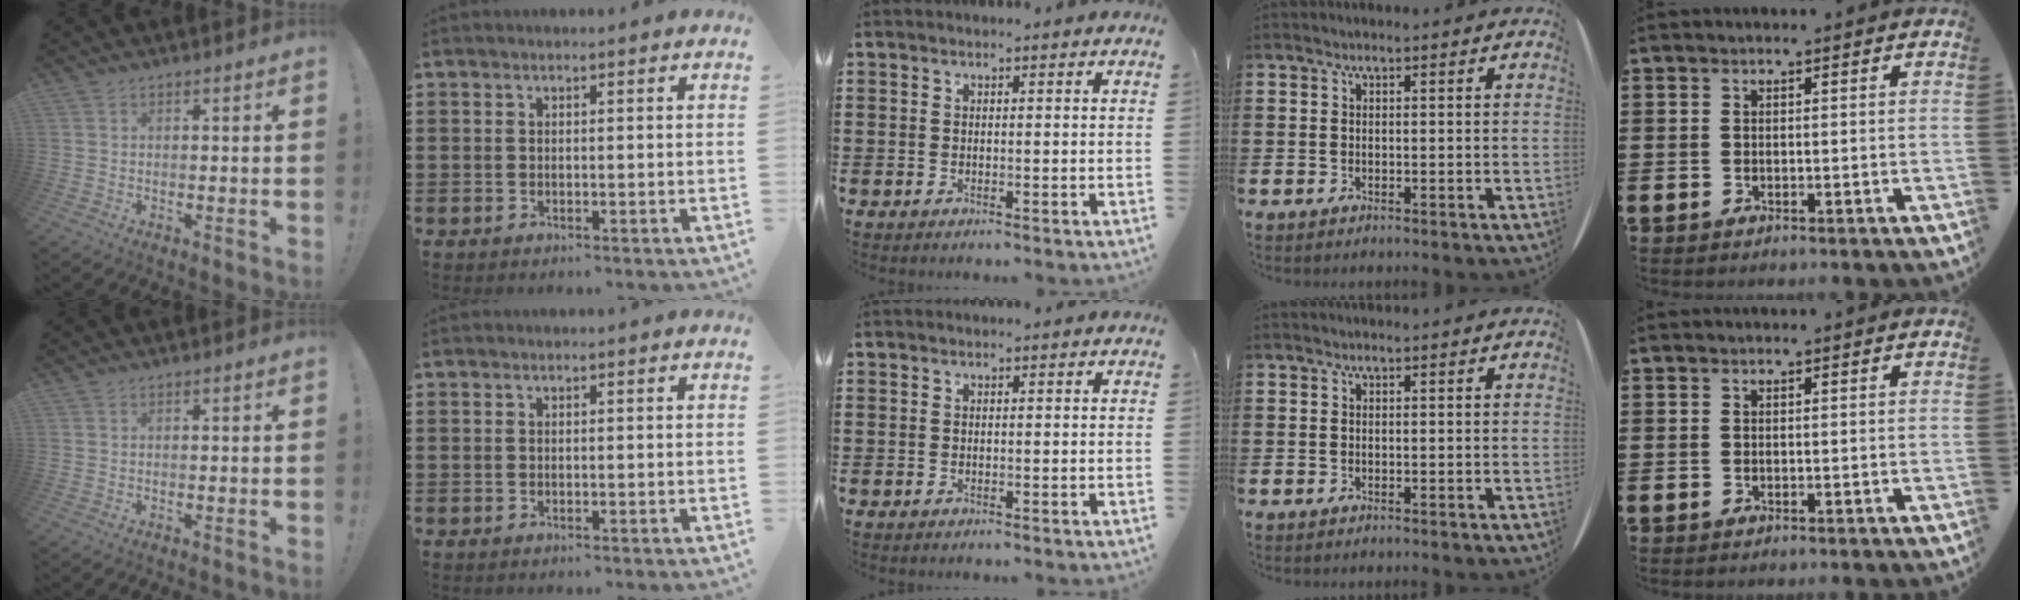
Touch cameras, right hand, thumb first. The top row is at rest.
{}